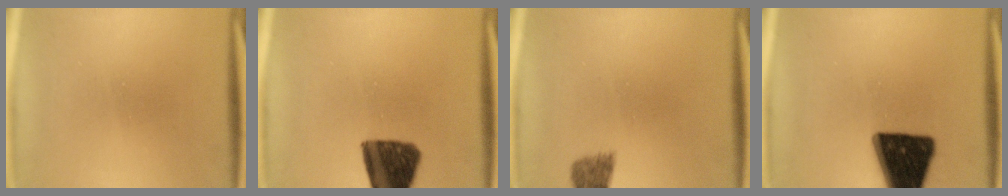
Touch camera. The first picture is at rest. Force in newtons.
{"total": 11.8}
{"total": 1.9}
{"total": 19.7}